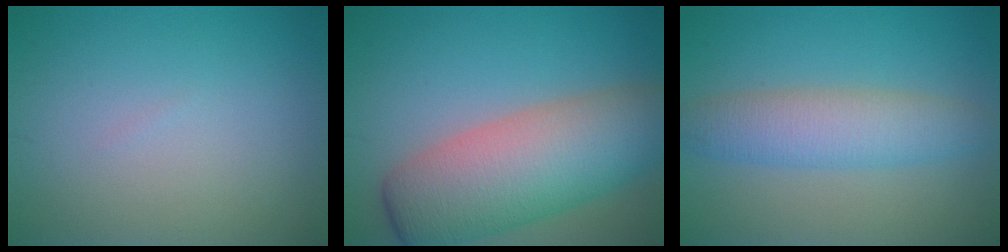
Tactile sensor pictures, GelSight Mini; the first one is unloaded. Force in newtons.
{"total": 9.9, "press": 9.9, "slide": 0.5}
{"total": 4.7, "press": 4.7, "slide": 0.1}